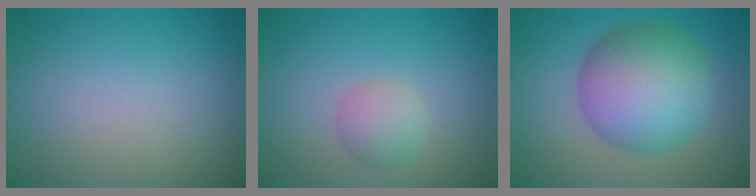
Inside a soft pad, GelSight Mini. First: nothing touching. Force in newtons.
{"total": 2.3, "press": 2.3, "slide": 0.0}
{"total": 9.8, "press": 9.8, "slide": 0.1}